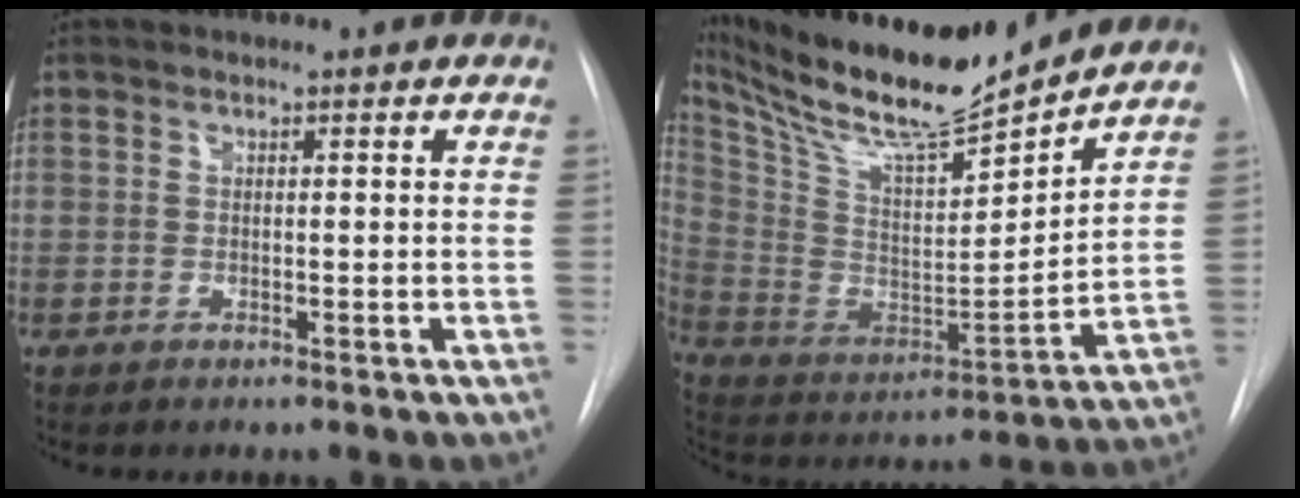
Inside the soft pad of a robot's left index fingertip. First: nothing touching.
{"total": 22.0, "force": [19.5, 2.9, 9.8], "torque": [-0.202, -0.019, 0.332]}